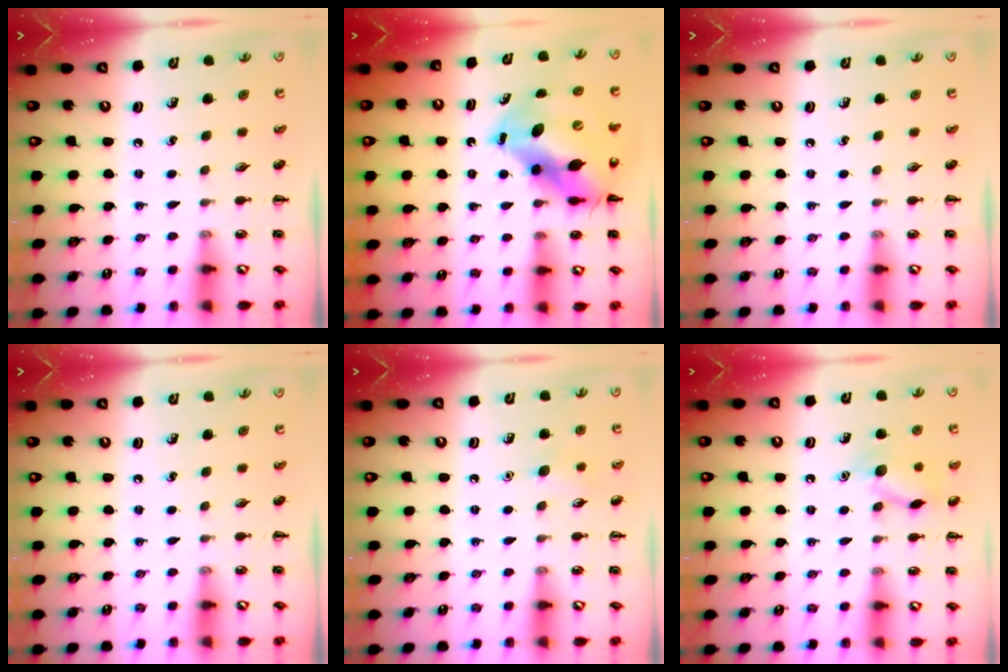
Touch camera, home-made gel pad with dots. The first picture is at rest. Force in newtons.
{"total": 12.8, "press": 12.4, "slide": 3.4}
{"total": 0.0}
{"total": 0.0}
{"total": 5.2, "press": 5.0, "slide": 1.3}
{"total": 10.6, "press": 10.6, "slide": 0.6}